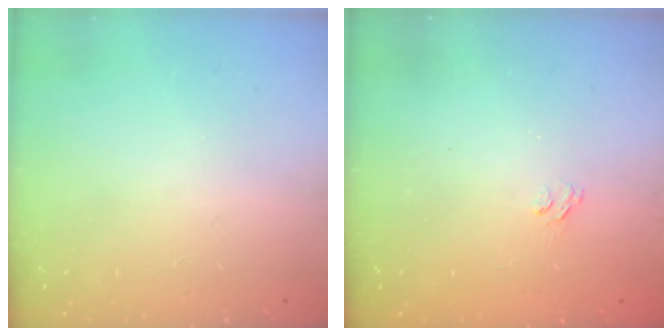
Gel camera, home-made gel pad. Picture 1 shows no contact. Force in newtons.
{"total": 2.1, "press": 1.6, "slide": 1.2}